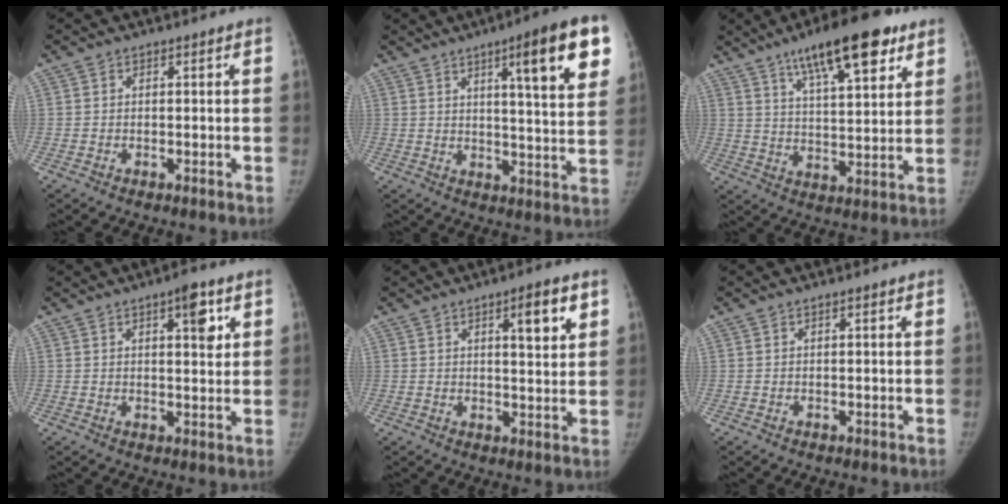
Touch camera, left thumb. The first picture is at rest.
{"total": 16.2, "force": [7.6, 2.5, 14.1], "torque": [-0.170, -0.026, 0.102]}
{"total": 16.8, "force": [10.0, 5.2, 12.5], "torque": [-0.164, -0.036, 0.159]}
{"total": 5.7, "force": [2.7, 2.0, 4.6], "torque": [-0.046, -0.010, 0.035]}
{"total": 6.9, "force": [3.4, 1.7, 5.8], "torque": [-0.072, -0.018, 0.047]}
{"total": 0.0}